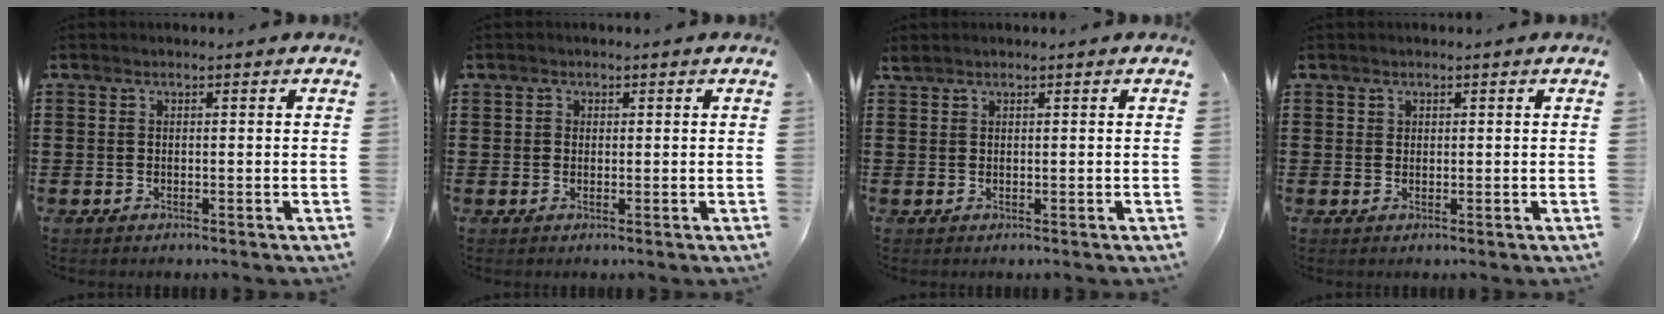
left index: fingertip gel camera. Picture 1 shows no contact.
{"total": 1.0, "force": [0.4, 1.0, 0.1], "torque": [-0.005, 0.004, 0.008]}
{"total": 0.8, "force": [0.8, 0.2, 0.2], "torque": [-0.007, 0.000, 0.016]}
{"total": 1.0, "force": [0.7, 0.6, 0.1], "torque": [-0.005, 0.002, 0.015]}